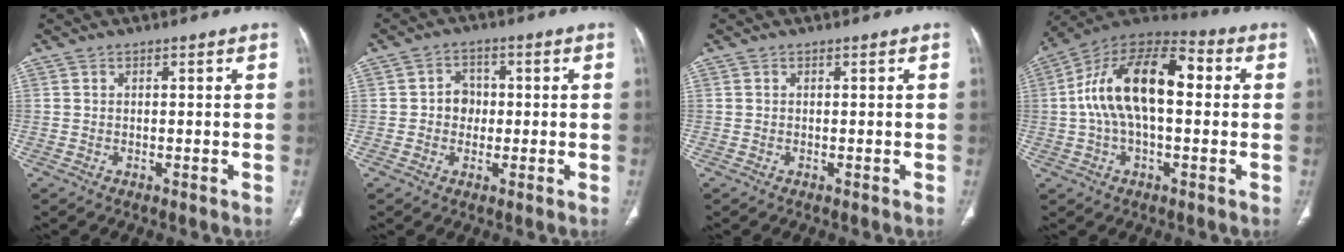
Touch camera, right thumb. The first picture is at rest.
{"total": 4.2, "force": [-0.1, 3.7, 2.0], "torque": [-0.005, 0.009, -0.008]}
{"total": 0.0}
{"total": 18.3, "force": [1.8, 9.3, 15.7], "torque": [-0.270, 0.044, 0.021]}